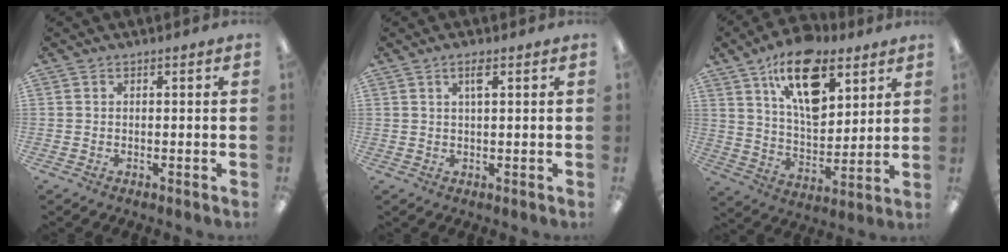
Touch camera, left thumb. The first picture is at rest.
{"total": 2.7, "force": [1.4, 0.7, 2.3], "torque": [-0.042, 0.003, 0.020]}
{"total": 18.5, "force": [10.6, 9.5, 11.9], "torque": [-0.184, -0.042, 0.181]}